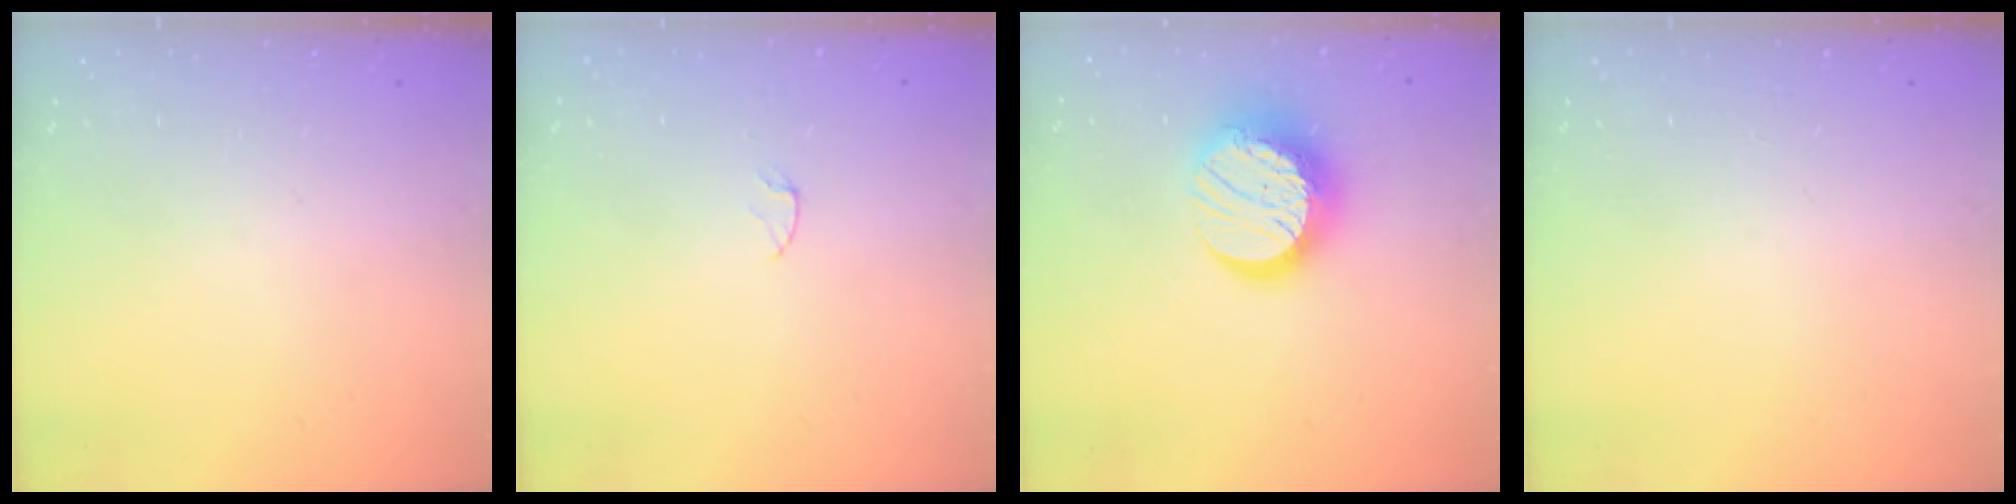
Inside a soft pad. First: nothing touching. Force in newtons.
{"total": 2.9, "press": 2.9, "slide": 0.3}
{"total": 13.4, "press": 13.4, "slide": 0.9}
{"total": 0.0}